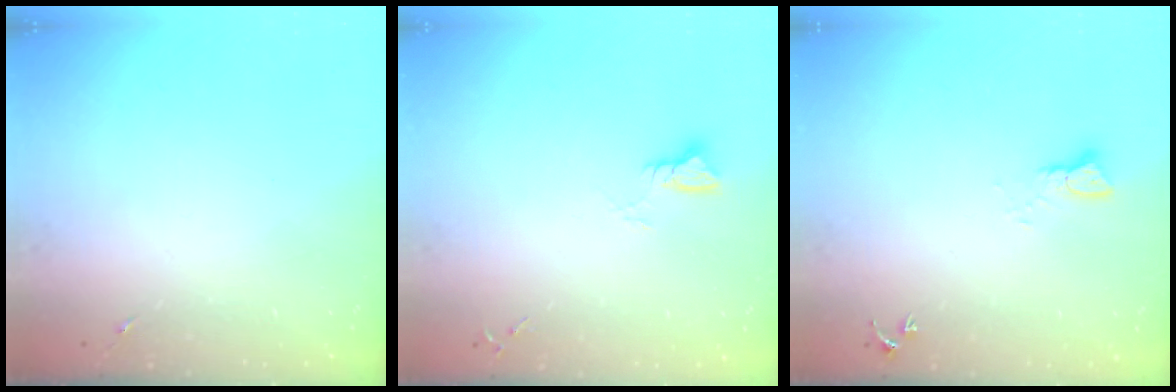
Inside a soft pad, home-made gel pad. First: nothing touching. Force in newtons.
{"total": 2.9, "press": 2.9, "slide": 0.2}
{"total": 2.4, "press": 2.4, "slide": 0.2}